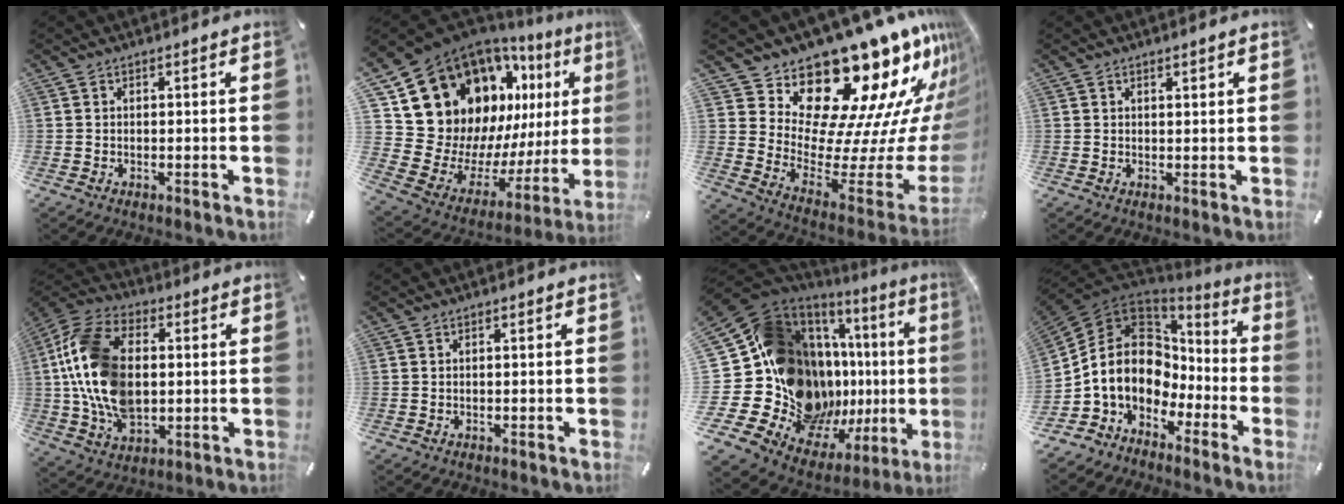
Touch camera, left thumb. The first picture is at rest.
{"total": 19.9, "force": [9.7, 15.5, 7.8], "torque": [-0.076, -0.116, 0.219]}
{"total": 22.5, "force": [16.9, 9.7, 11.3], "torque": [-0.120, -0.182, 0.311]}
{"total": 0.9, "force": [0.7, 0.3, 0.4], "torque": [-0.008, -0.001, 0.013]}
{"total": 18.7, "force": [0.6, 12.6, 13.9], "torque": [-0.319, 0.007, 0.010]}
{"total": 0.0}
{"total": 30.6, "force": [0.7, 20.3, 22.8], "torque": [-0.383, -0.099, 0.089]}
{"total": 14.9, "force": [0.2, 12.1, 8.7], "torque": [-0.183, -0.012, 0.001]}